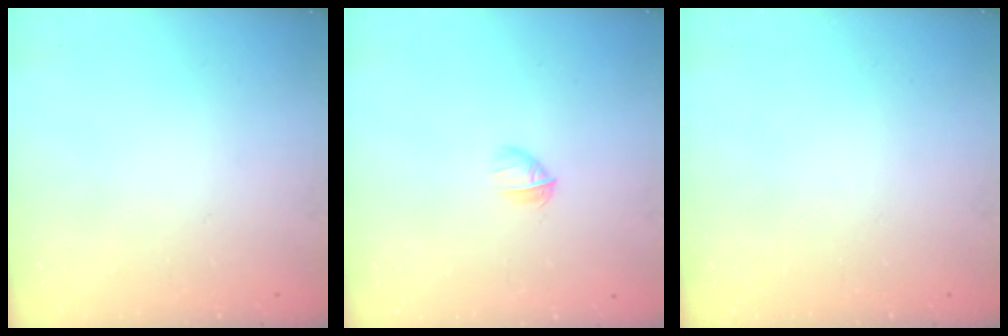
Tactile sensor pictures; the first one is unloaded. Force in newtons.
{"total": 3.1, "press": 2.9, "slide": 0.8}
{"total": 0.0}